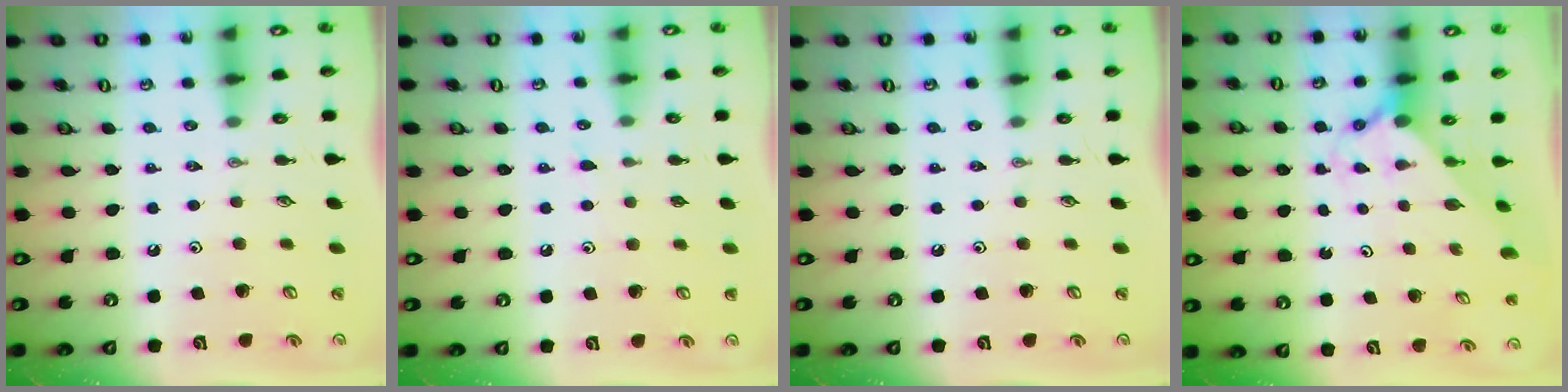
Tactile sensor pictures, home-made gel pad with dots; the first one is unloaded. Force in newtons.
{"total": 4.7, "press": 4.7, "slide": 0.5}
{"total": 0.0}
{"total": 1.7, "press": 1.7, "slide": 0.2}